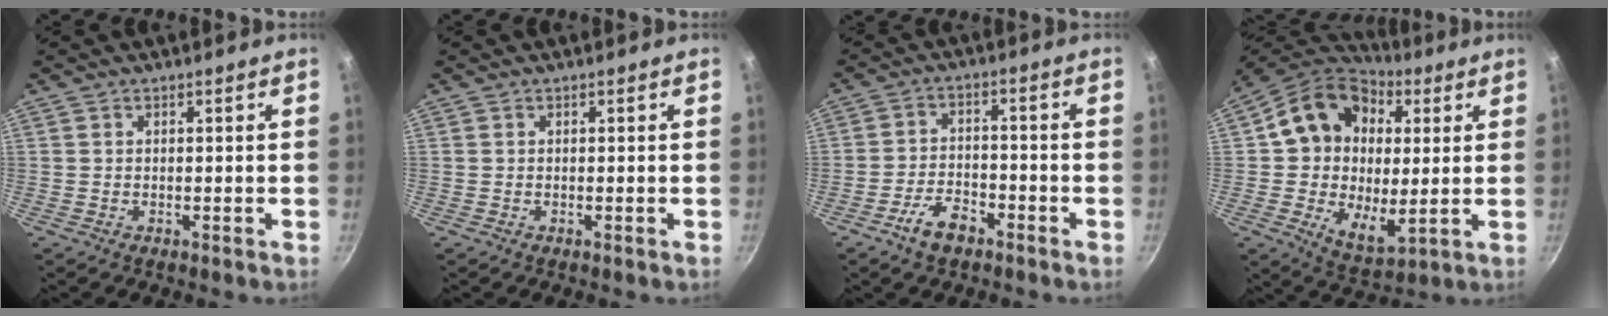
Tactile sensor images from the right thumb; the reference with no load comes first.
{"total": 0.0}
{"total": 6.6, "force": [-4.1, 3.2, 4.0], "torque": [-0.064, 0.031, -0.076]}
{"total": 20.6, "force": [5.3, 14.6, 13.5], "torque": [-0.206, -0.013, 0.082]}